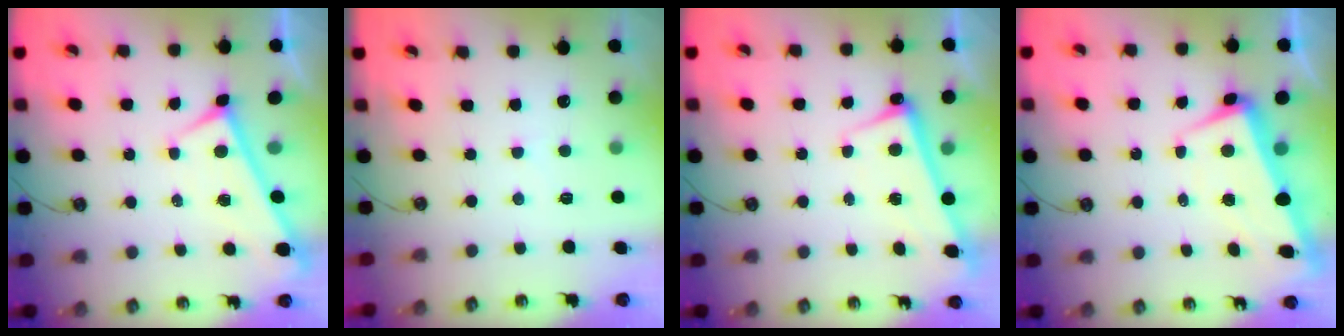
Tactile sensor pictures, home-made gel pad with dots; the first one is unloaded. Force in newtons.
{"total": 2.5, "press": 2.3, "slide": 0.8}
{"total": 2.8, "press": 2.6, "slide": 0.9}
{"total": 1.4, "press": 0.6, "slide": 1.3}